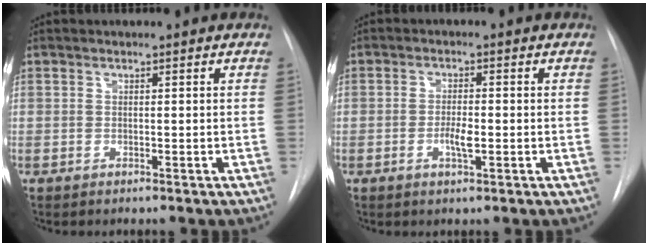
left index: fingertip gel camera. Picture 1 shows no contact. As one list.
[{"total": 3.0, "force": [-0.8, 0.7, 2.8], "torque": [-0.052, 0.000, -0.012]}]